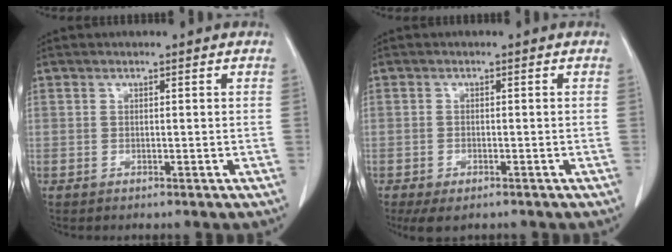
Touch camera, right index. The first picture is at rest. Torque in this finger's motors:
{"motor_torque": [0.46, -0.39, 0.22, 0.05]}